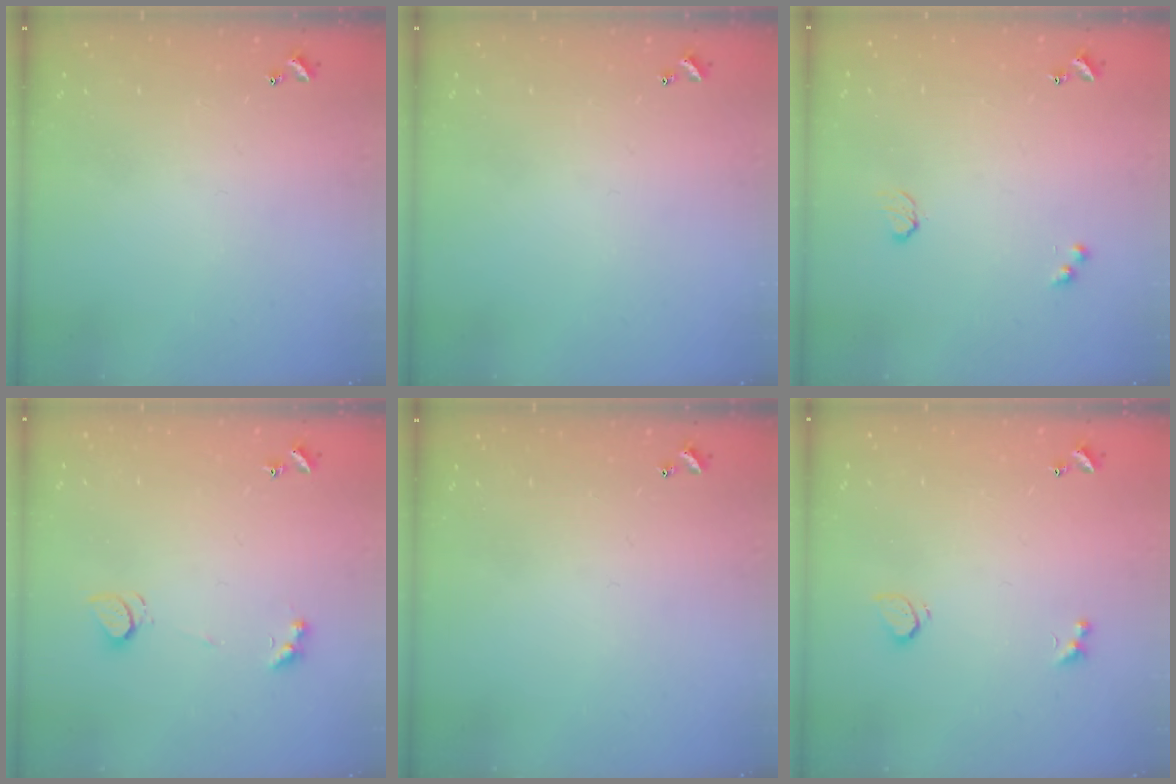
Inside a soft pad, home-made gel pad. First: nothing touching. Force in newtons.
{"total": 0.0}
{"total": 2.9, "press": 2.9, "slide": 0.5}
{"total": 2.4, "press": 2.3, "slide": 0.6}
{"total": 0.0}
{"total": 2.1, "press": 1.8, "slide": 1.2}